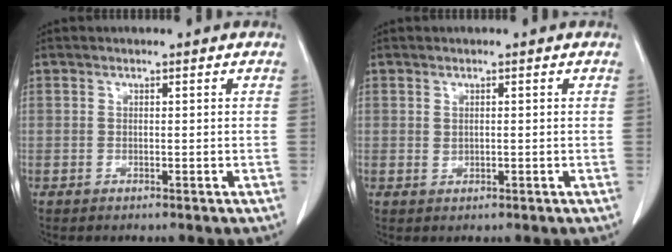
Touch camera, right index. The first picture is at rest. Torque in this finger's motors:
{"motor_torque": [0.07, 0.02, 0.01, 0.01]}